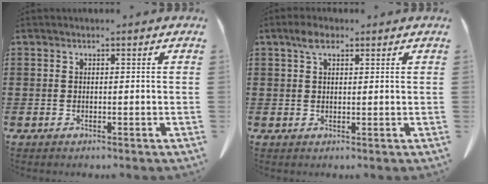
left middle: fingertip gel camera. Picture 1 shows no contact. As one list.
[{"total": 3.0, "force": [1.8, 1.3, 2.1], "torque": [-0.046, 0.006, 0.033]}]